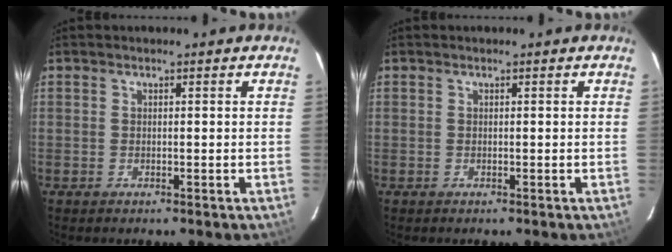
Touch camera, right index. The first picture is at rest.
{"total": 0.0}